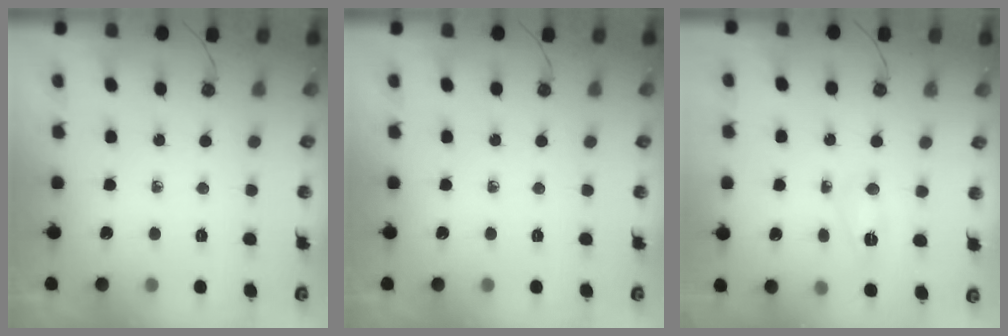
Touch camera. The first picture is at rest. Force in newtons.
{"total": 0.0}
{"total": 3.9, "press": 3.9, "slide": 0.7}